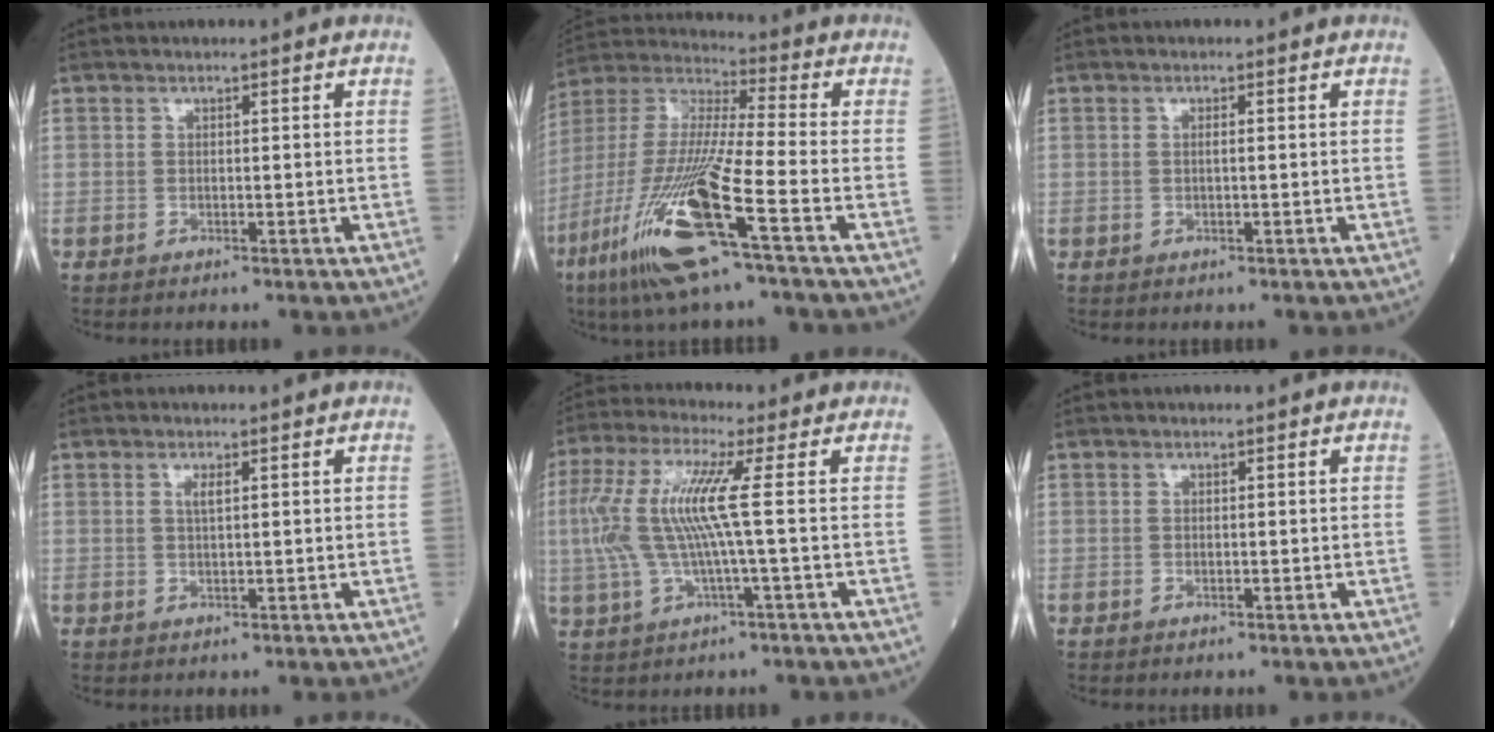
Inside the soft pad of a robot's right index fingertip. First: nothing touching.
{"total": 18.7, "force": [-8.6, 0.2, 16.6], "torque": [-0.379, -0.045, -0.173]}
{"total": 0.7, "force": [0.1, 0.1, 0.7], "torque": [-0.016, 0.000, -0.001]}
{"total": 1.2, "force": [0.5, 0.1, 1.1], "torque": [-0.027, -0.001, 0.008]}
{"total": 10.0, "force": [0.6, -0.2, 10.0], "torque": [-0.226, 0.013, 0.006]}
{"total": 0.0}